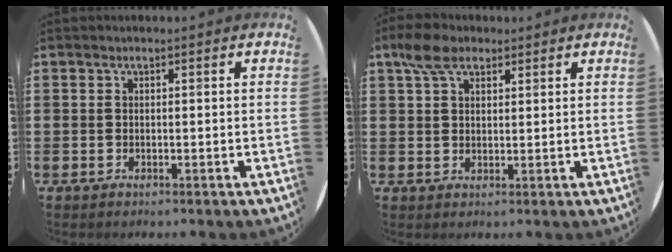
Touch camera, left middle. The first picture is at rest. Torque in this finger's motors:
{"motor_torque": [1.13, -0.86, 0.18, 0.15]}